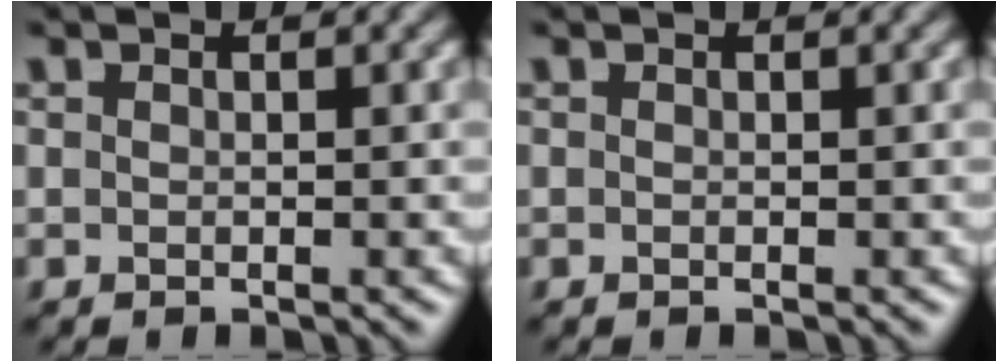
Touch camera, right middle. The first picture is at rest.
{"total": 0.0}